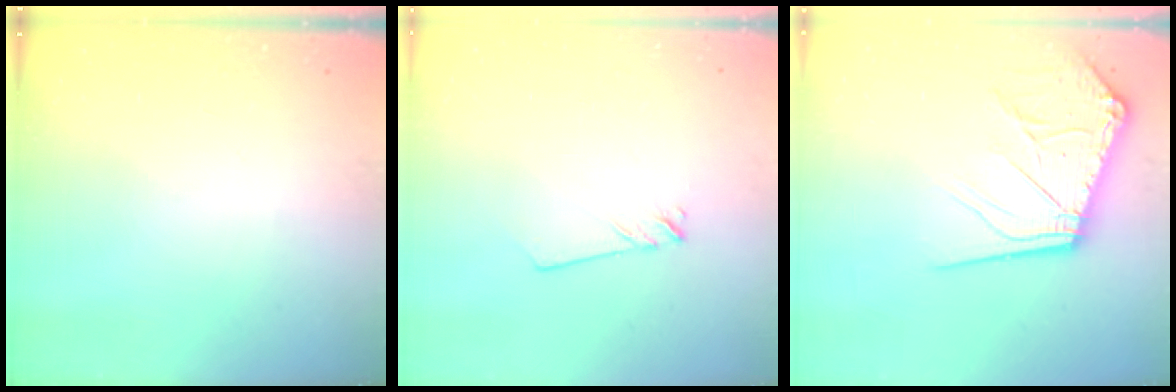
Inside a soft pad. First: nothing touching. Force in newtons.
{"total": 2.0, "press": 2.0, "slide": 0.1}
{"total": 14.8, "press": 14.7, "slide": 2.0}